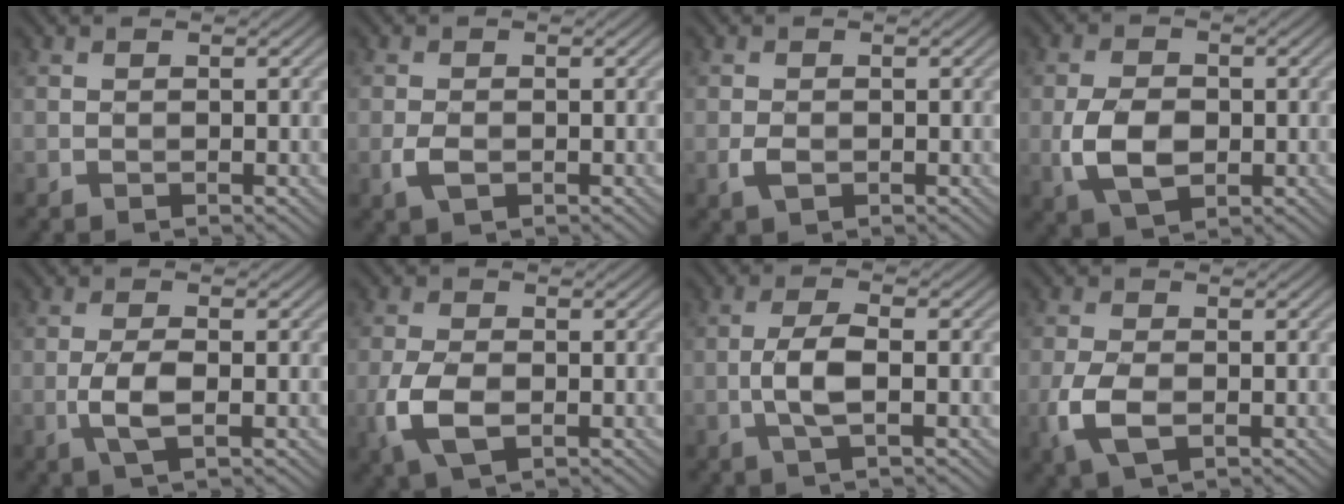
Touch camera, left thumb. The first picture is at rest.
{"total": 2.3, "force": [-0.8, 1.3, 1.7], "torque": [-0.042, -0.004, -0.015]}
{"total": 1.7, "force": [-0.6, 1.0, 1.3], "torque": [-0.031, -0.003, -0.011]}
{"total": 6.3, "force": [-1.2, 4.0, 4.7], "torque": [-0.108, -0.009, -0.023]}
{"total": 4.0, "force": [-1.1, 1.4, 3.6], "torque": [-0.083, -0.004, -0.025]}
{"total": 5.9, "force": [-1.9, 3.2, 4.6], "torque": [-0.111, -0.007, -0.040]}
{"total": 4.5, "force": [-1.0, 1.4, 4.2], "torque": [-0.093, 0.005, -0.025]}
{"total": 5.2, "force": [-1.7, 2.7, 4.1], "torque": [-0.101, -0.008, -0.036]}